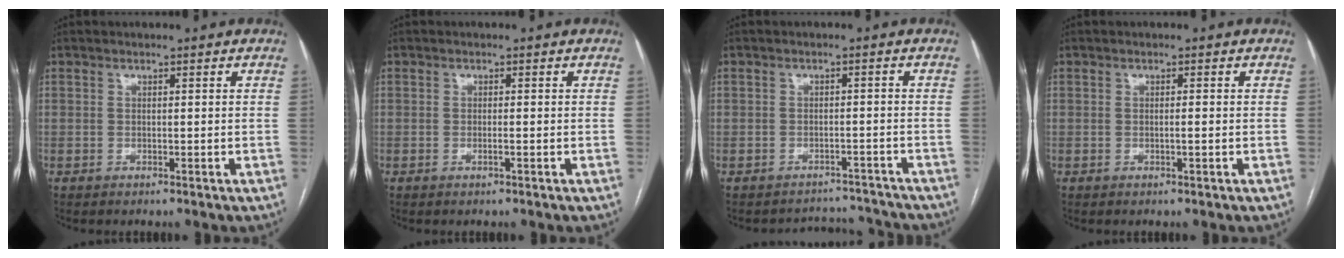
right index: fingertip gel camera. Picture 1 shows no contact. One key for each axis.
{"total": 0.8, "fx": -0.3, "fy": 0.0, "fz": 0.7, "tx": -0.015, "ty": 0.000, "tz": -0.005}
{"total": 5.9, "fx": -5.3, "fy": 1.7, "fz": -1.8, "tx": 0.033, "ty": 0.033, "tz": -0.063}
{"total": 0.9, "fx": -0.2, "fy": 0.0, "fz": 0.9, "tx": -0.017, "ty": 0.000, "tz": -0.003}